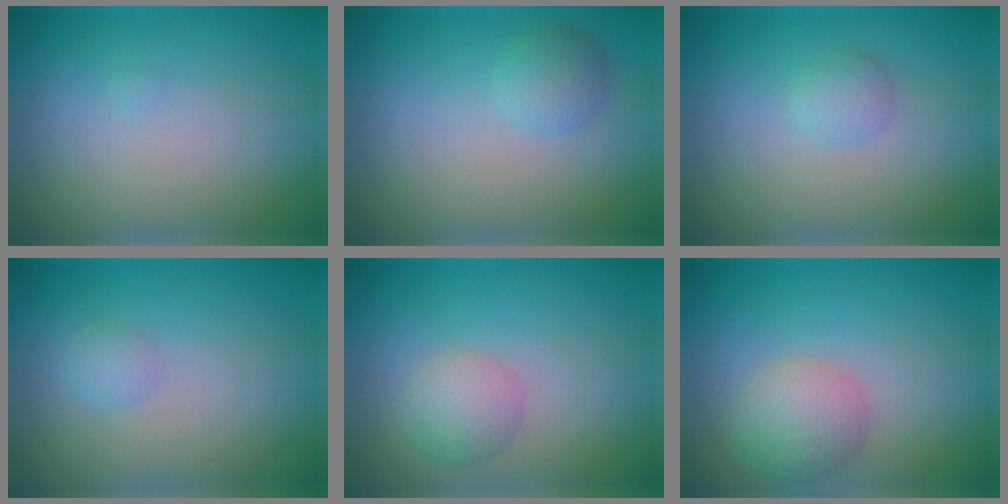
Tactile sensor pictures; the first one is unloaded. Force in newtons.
{"total": 1.9, "press": 1.9, "slide": 0.1}
{"total": 1.3, "press": 1.3, "slide": 0.0}
{"total": 1.1, "press": 1.1, "slide": 0.0}
{"total": 2.5, "press": 2.5, "slide": 0.1}
{"total": 3.7, "press": 3.7, "slide": 0.2}